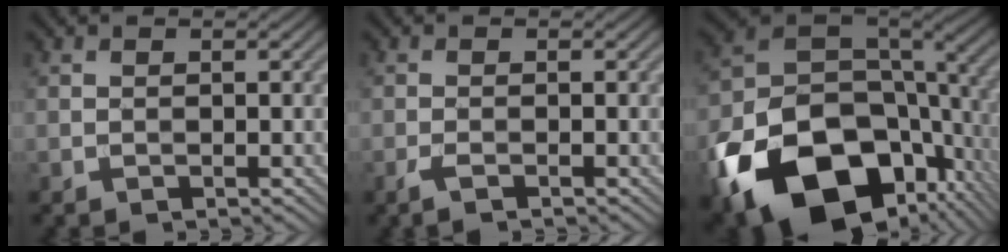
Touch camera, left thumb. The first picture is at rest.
{"total": 1.4, "force": [-0.9, 0.2, 1.0], "torque": [-0.023, 0.001, -0.022]}
{"total": 20.2, "force": [-7.9, 13.4, 12.8], "torque": [-0.293, -0.050, -0.115]}